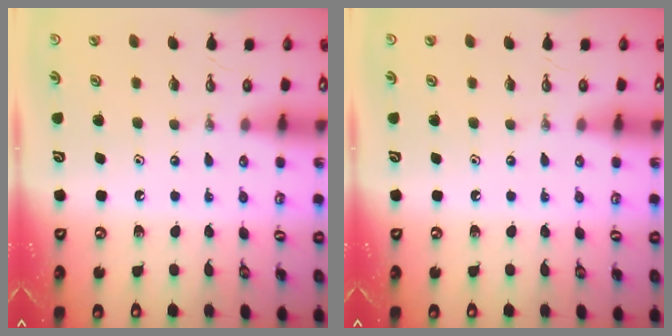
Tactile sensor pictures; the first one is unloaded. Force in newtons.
{"total": 0.0}